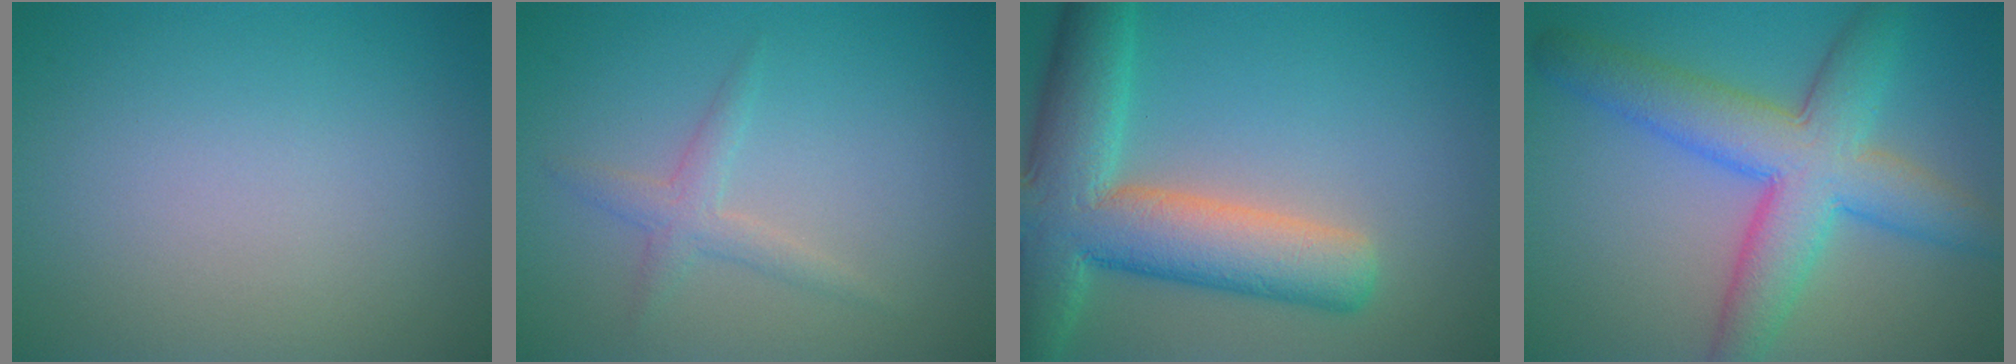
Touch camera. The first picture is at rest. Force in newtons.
{"total": 1.8, "press": 1.8, "slide": 0.1}
{"total": 10.1, "press": 10.1, "slide": 0.6}
{"total": 8.3, "press": 8.3, "slide": 0.2}